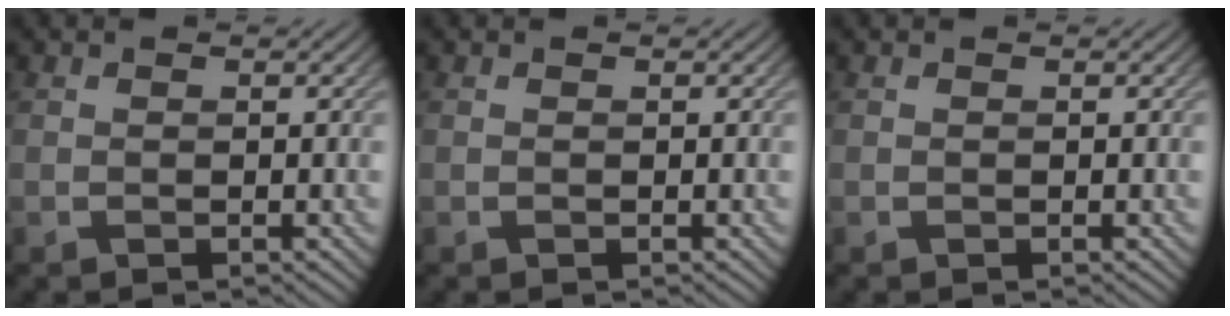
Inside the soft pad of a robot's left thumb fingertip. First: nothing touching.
{"total": 0.0}
{"total": 0.0}